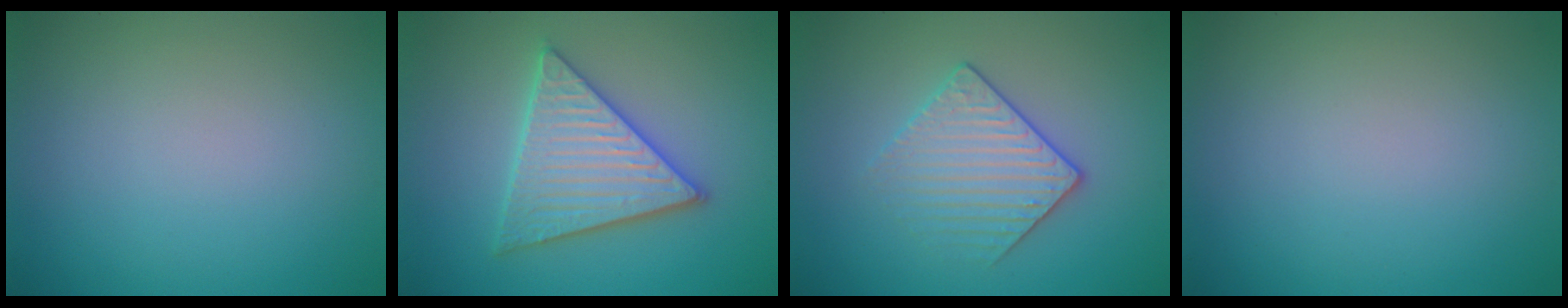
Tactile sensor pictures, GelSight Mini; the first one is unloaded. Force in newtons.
{"total": 5.4, "press": 5.4, "slide": 0.7}
{"total": 3.2, "press": 3.0, "slide": 1.0}
{"total": 0.0}